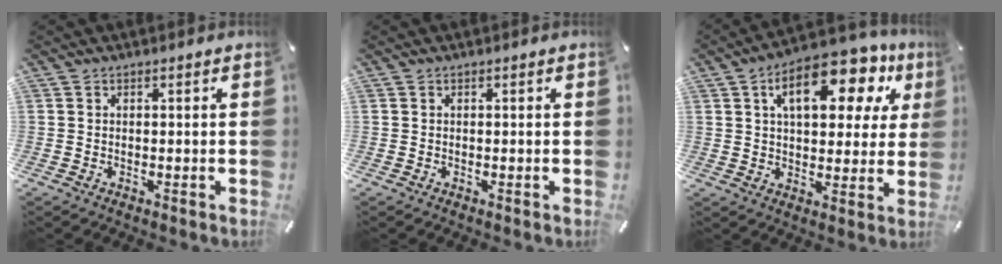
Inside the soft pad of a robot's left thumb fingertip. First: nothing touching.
{"total": 0.0}
{"total": 17.8, "force": [7.8, 9.1, 13.2], "torque": [-0.191, -0.029, 0.123]}